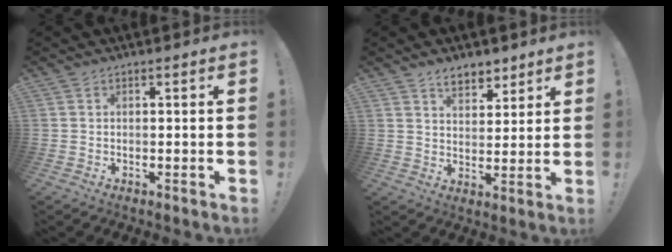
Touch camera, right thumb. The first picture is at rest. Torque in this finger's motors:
{"motor_torque": [-0.04, 1.61, 0.13, 0.09, 0.00]}